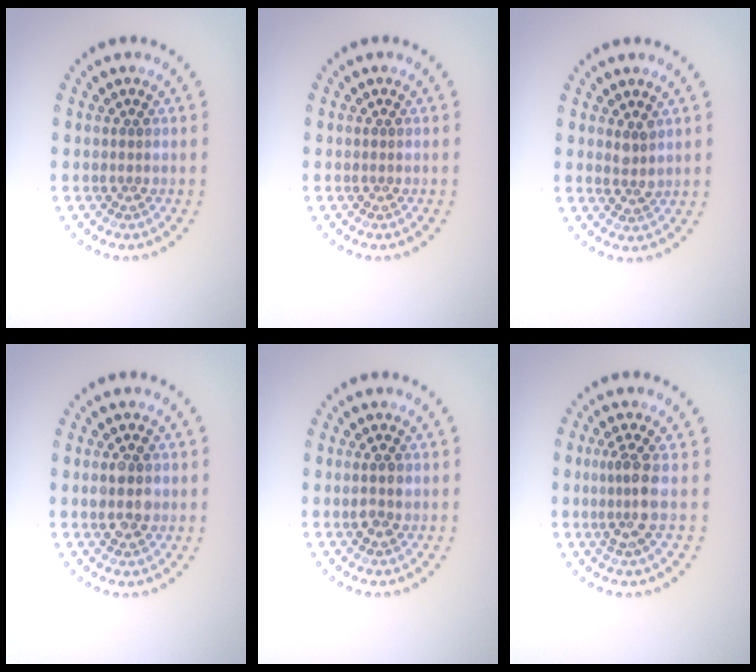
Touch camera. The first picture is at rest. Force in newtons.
{"total": 0.0}
{"total": 1.5, "press": 1.3, "slide": 0.7}
{"total": 2.6, "press": 2.6, "slide": 0.1}
{"total": 1.5, "press": 1.5, "slide": 0.1}
{"total": 2.6, "press": 2.0, "slide": 1.8}